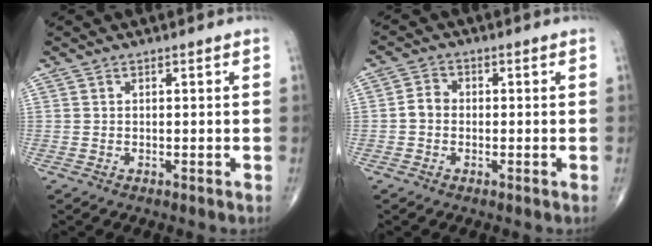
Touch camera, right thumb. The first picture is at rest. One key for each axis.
{"total": 1.9, "fx": -0.3, "fy": 1.6, "fz": 0.9, "tx": -0.008, "ty": 0.007, "tz": -0.009}